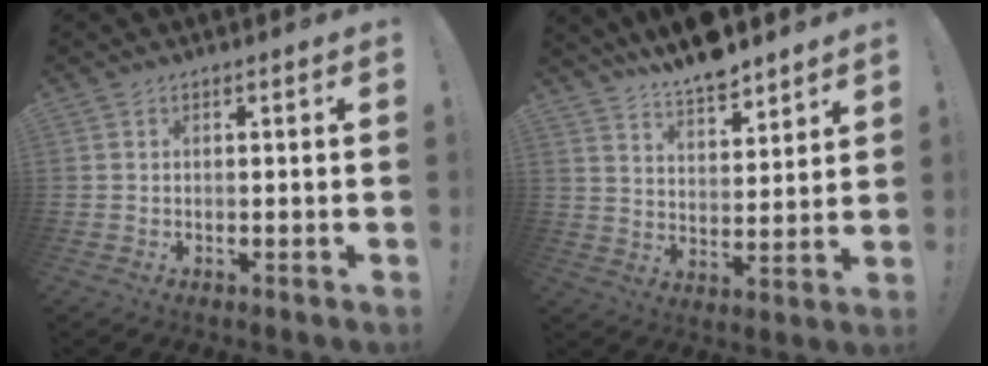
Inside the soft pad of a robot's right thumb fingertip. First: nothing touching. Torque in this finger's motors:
{"motor_torque": [-0.40, 2.22, 0.86, 0.97, 0.03]}